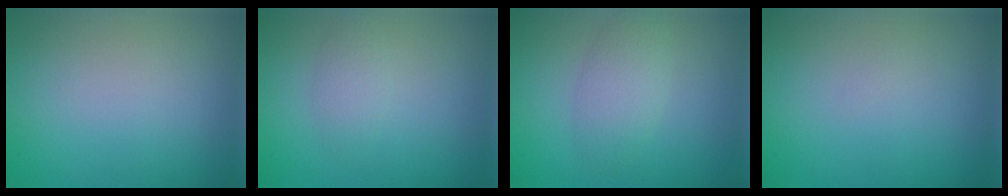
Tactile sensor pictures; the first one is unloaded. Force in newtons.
{"total": 1.5, "press": 1.5, "slide": 0.0}
{"total": 2.7, "press": 2.7, "slide": 0.1}
{"total": 0.0}